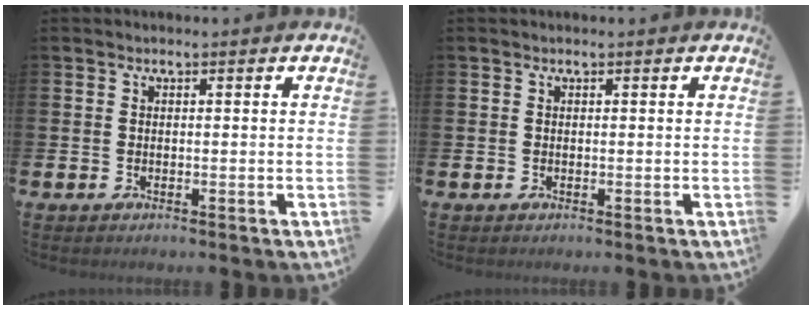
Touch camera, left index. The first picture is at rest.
{"total": 0.0}